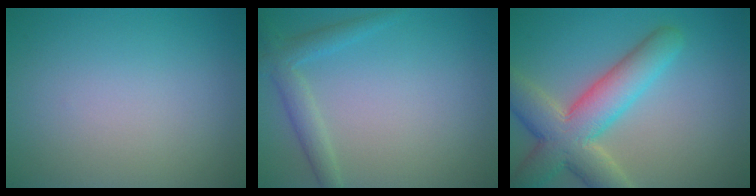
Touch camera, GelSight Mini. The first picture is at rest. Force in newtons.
{"total": 2.4, "press": 2.4, "slide": 0.2}
{"total": 7.9, "press": 7.8, "slide": 0.6}